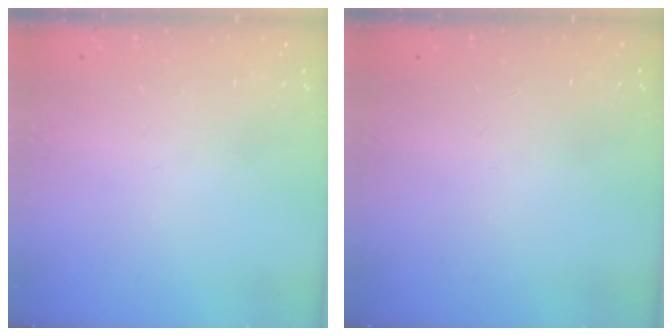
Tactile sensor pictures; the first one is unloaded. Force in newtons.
{"total": 0.0}